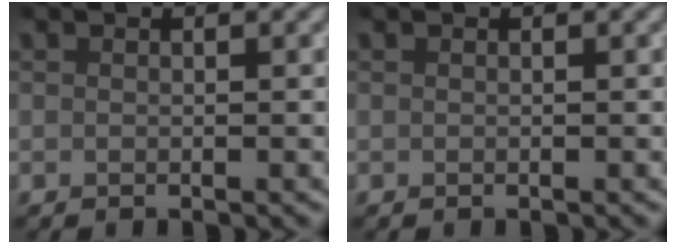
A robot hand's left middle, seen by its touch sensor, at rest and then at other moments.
{"total": 0.0}